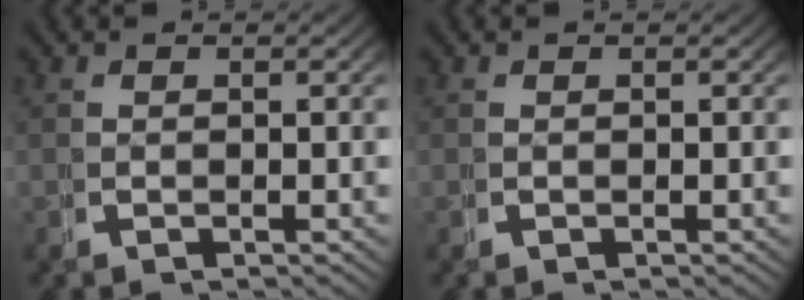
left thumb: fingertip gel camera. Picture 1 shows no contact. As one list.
[{"total": 0.0}]